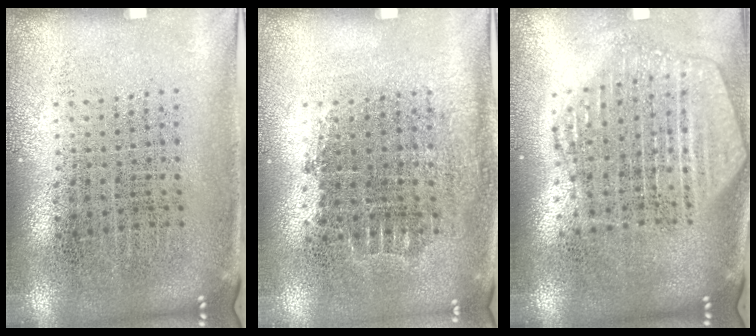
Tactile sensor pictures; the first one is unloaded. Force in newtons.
{"total": 0.6, "press": 0.6, "slide": 0.2}
{"total": 2.2, "press": 2.0, "slide": 1.0}